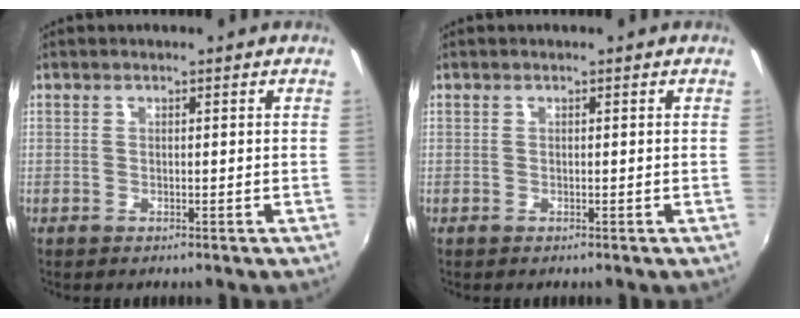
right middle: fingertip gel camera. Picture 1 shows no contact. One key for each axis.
{"total": 0.0}